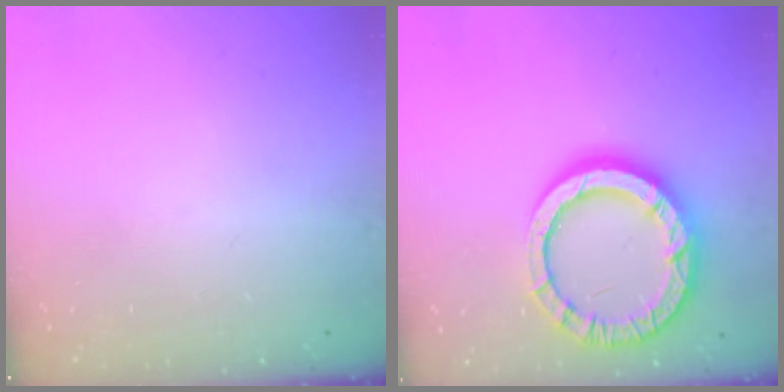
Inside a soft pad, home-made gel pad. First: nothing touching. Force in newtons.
{"total": 16.9, "press": 16.8, "slide": 1.4}